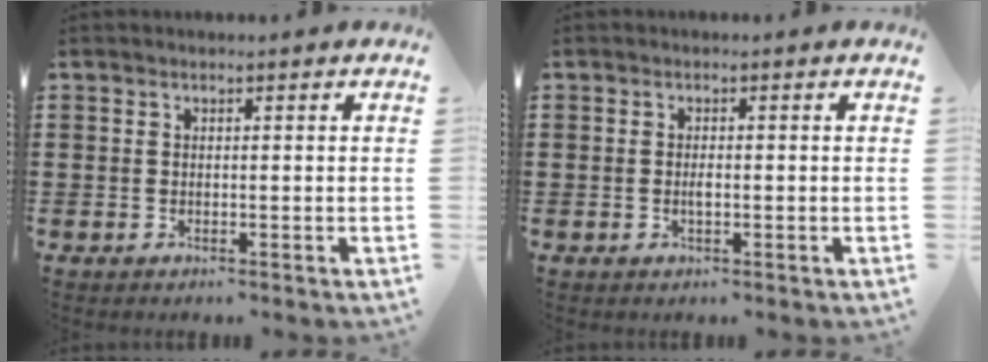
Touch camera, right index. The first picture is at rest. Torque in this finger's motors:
{"motor_torque": [1.04, 1.10, 0.15, 0.03]}